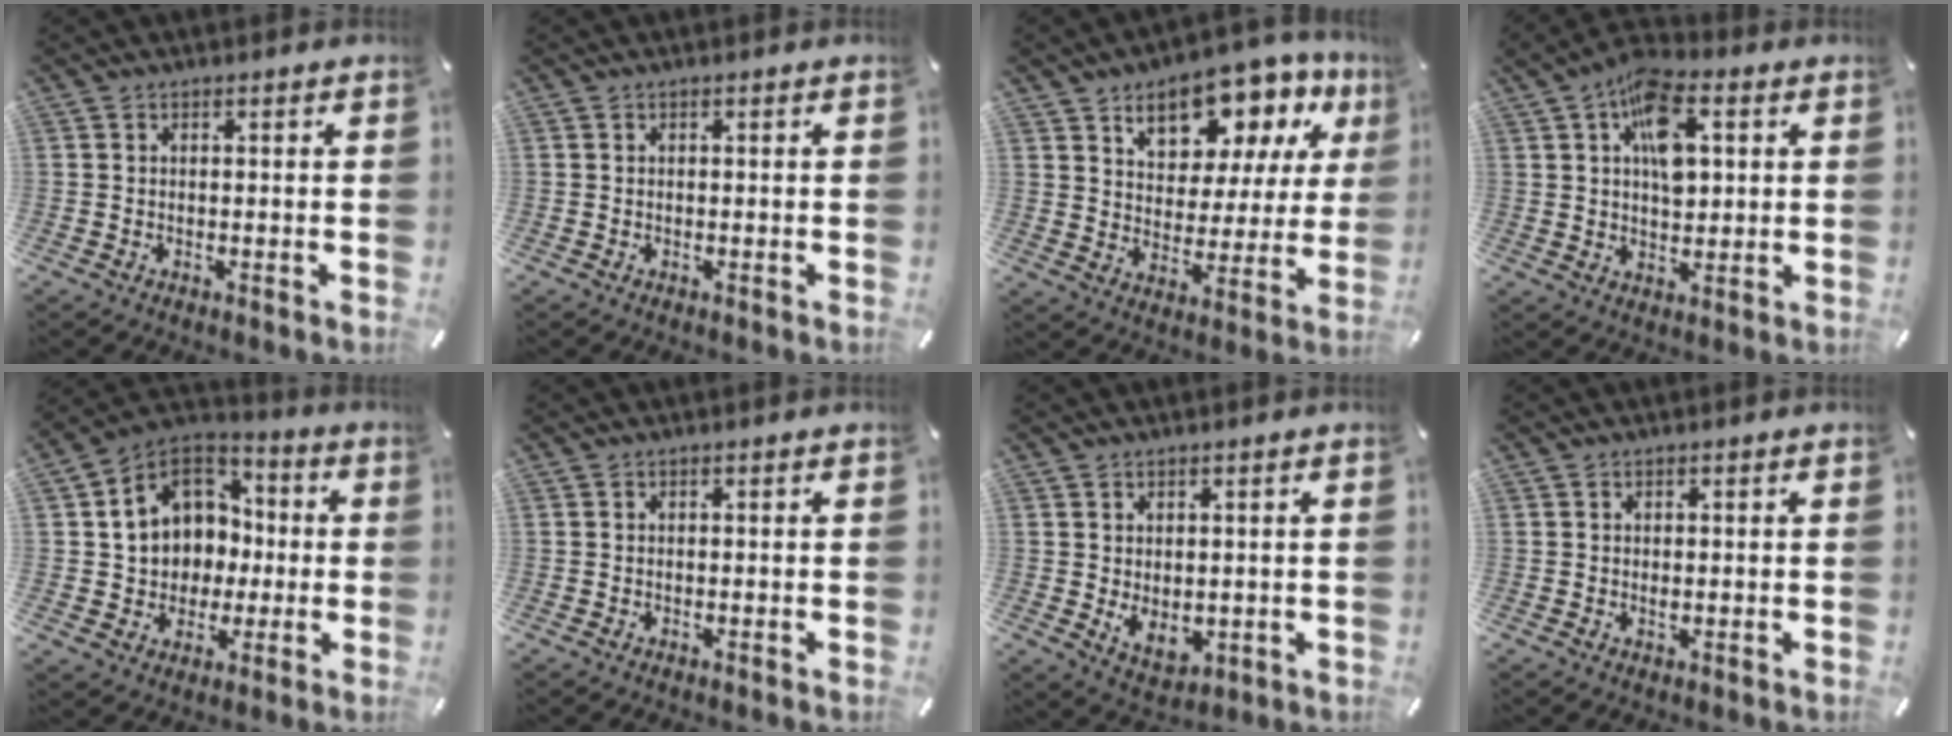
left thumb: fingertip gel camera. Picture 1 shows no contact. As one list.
[{"total": 0.0}, {"total": 14.0, "force": [9.9, 7.8, 6.2], "torque": [-0.100, -0.065, 0.172]}, {"total": 11.7, "force": [3.4, 7.2, 8.6], "torque": [-0.129, 0.004, 0.062]}, {"total": 12.5, "force": [0.5, 11.7, 4.5], "torque": [-0.095, 0.003, 0.018]}, {"total": 0.0}, {"total": 4.8, "force": [0.9, 3.8, 2.8], "torque": [-0.050, -0.007, 0.016]}, {"total": 0.7, "force": [0.1, 0.5, 0.5], "torque": [-0.011, 0.000, 0.002]}]